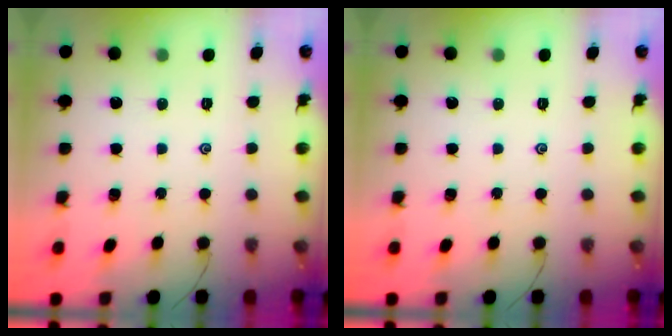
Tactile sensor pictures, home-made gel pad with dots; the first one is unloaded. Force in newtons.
{"total": 0.0}